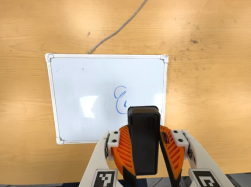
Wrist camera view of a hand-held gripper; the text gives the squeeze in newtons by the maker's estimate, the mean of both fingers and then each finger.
{"total": 9.8, "left": 9.5, "right": 10.1}